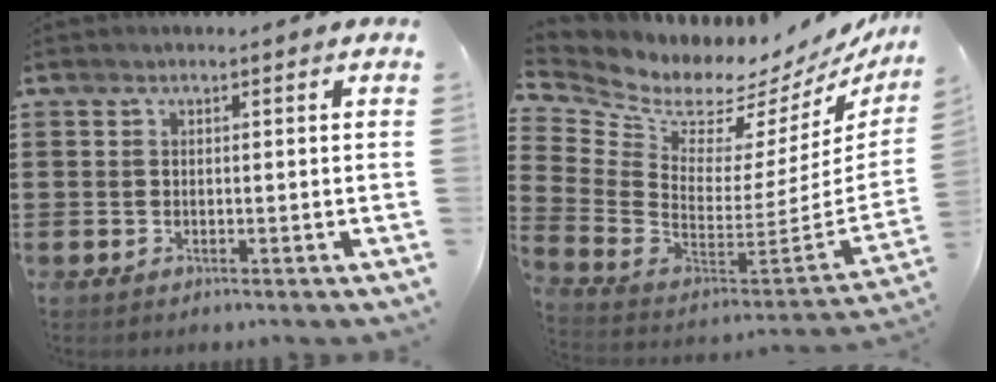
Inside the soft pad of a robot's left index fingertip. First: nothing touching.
{"total": 4.8, "force": [4.1, 2.3, 1.1], "torque": [-0.059, -0.056, 0.066]}